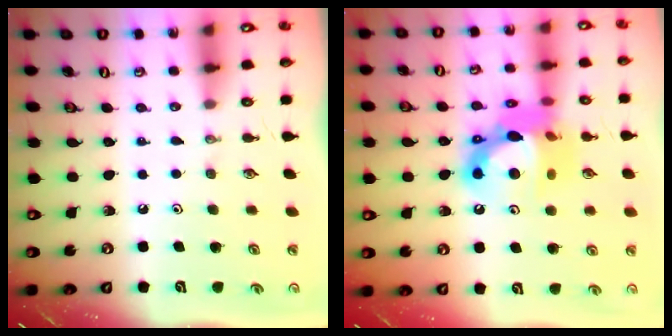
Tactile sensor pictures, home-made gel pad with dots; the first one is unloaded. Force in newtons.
{"total": 16.5, "press": 16.4, "slide": 1.6}